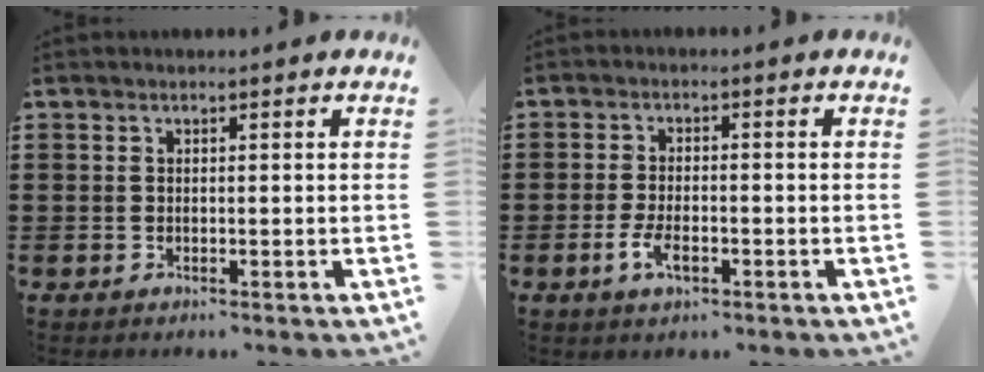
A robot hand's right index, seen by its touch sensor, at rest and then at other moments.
{"total": 3.9, "force": [-1.5, 1.6, 3.2], "torque": [-0.070, -0.006, -0.030]}